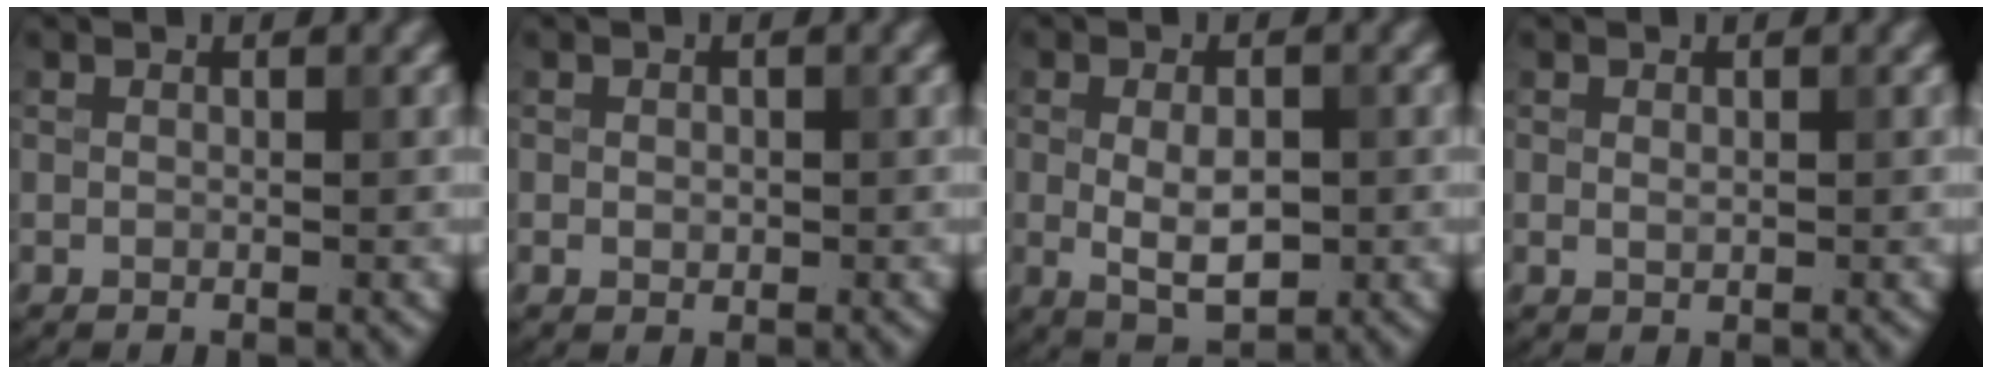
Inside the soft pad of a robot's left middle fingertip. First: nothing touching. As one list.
[{"total": 0.8, "force": [0.0, 0.7, 0.5], "torque": [-0.007, -0.003, -0.001]}, {"total": 4.0, "force": [-0.3, 2.0, 3.4], "torque": [-0.064, -0.004, -0.001]}, {"total": 0.7, "force": [0.1, 0.4, 0.5], "torque": [-0.009, 0.000, 0.003]}]